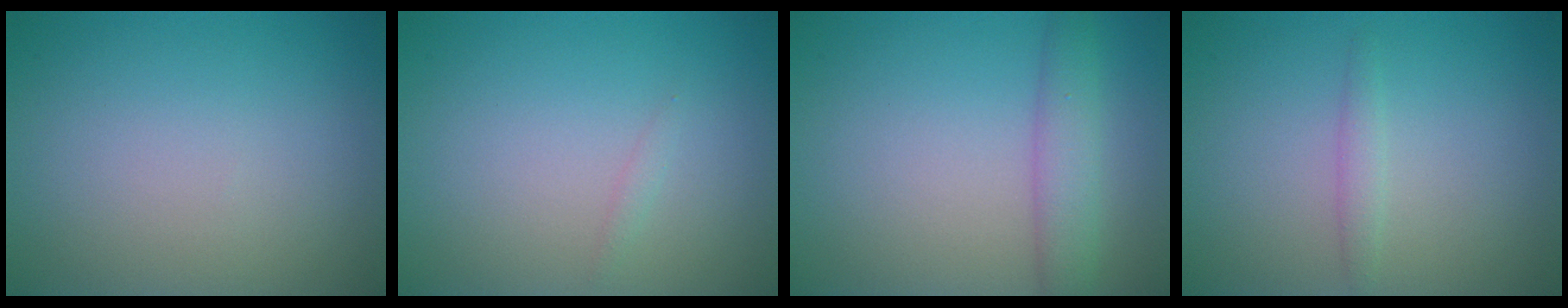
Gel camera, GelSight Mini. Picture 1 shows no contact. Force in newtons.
{"total": 0.5, "press": 0.5, "slide": 0.0}
{"total": 3.0, "press": 3.0, "slide": 0.2}
{"total": 1.1, "press": 1.1, "slide": 0.0}